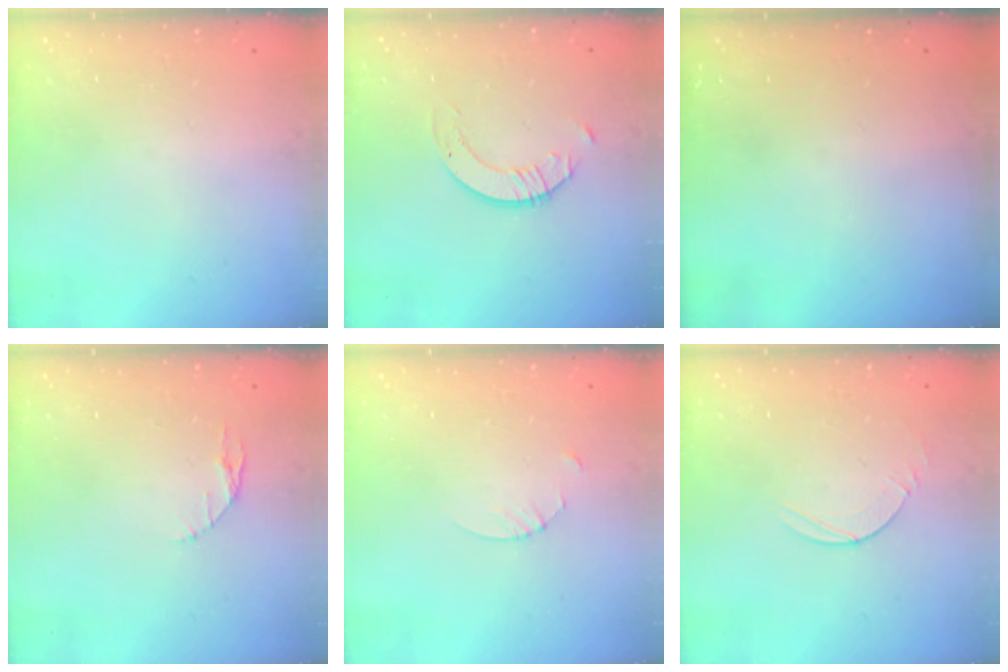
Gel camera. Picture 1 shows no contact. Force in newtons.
{"total": 2.1, "press": 2.1, "slide": 0.2}
{"total": 0.0}
{"total": 2.9, "press": 2.9, "slide": 0.4}
{"total": 2.7, "press": 2.7, "slide": 0.3}
{"total": 4.9, "press": 4.9, "slide": 0.4}